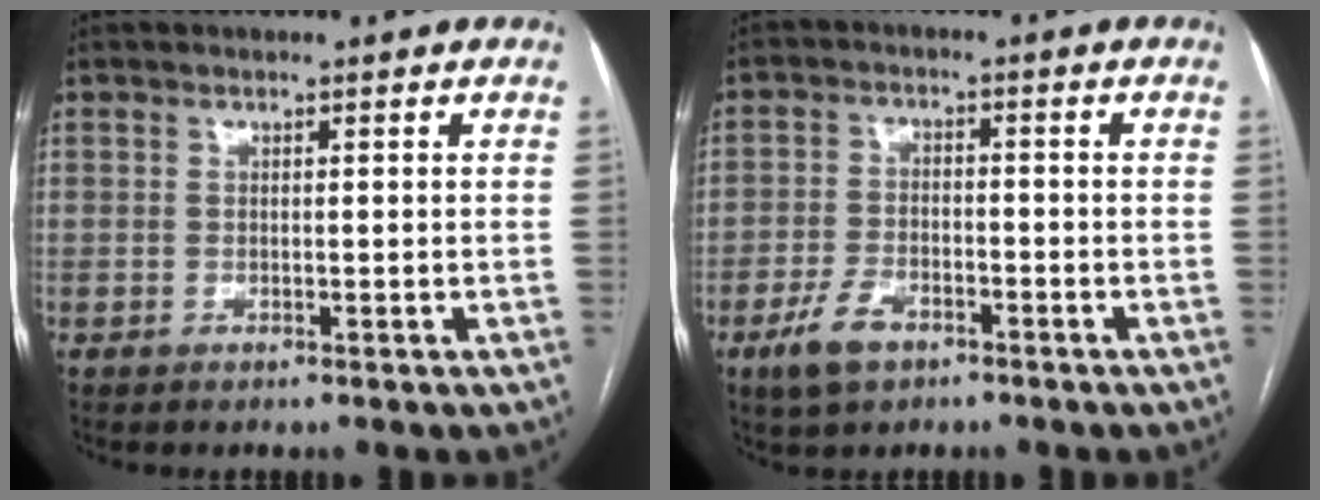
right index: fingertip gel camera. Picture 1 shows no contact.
{"total": 7.1, "force": [-4.6, 3.6, 4.1], "torque": [-0.089, 0.005, -0.083]}